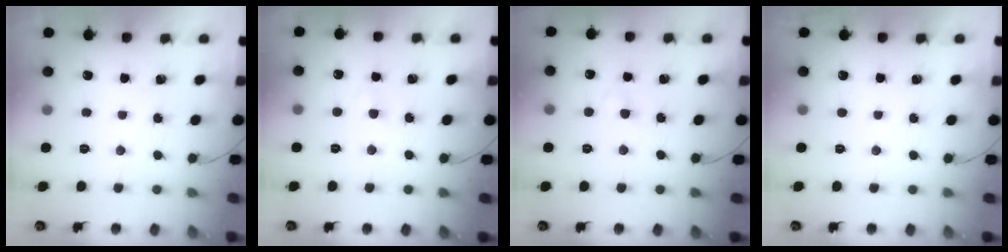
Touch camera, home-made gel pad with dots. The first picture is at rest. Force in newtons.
{"total": 1.8, "press": 1.6, "slide": 0.8}
{"total": 1.9, "press": 1.6, "slide": 1.0}
{"total": 0.9, "press": 0.9, "slide": 0.1}